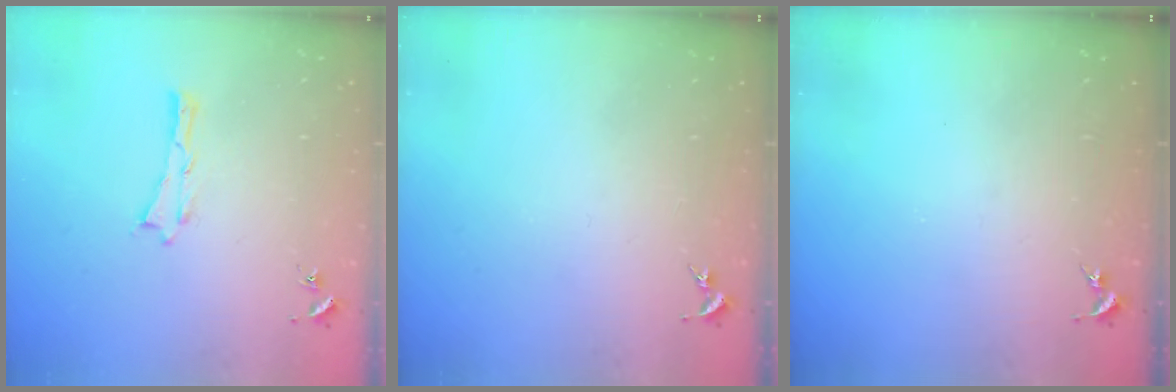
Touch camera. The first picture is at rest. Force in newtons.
{"total": 0.0}
{"total": 0.0}